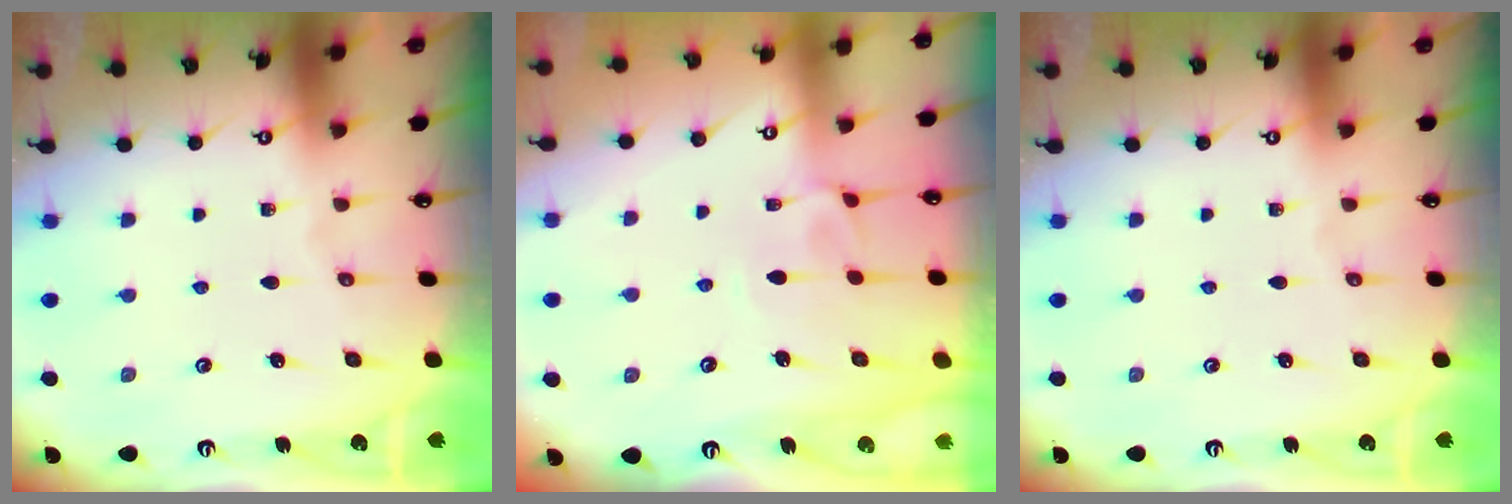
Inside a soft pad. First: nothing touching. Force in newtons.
{"total": 1.8, "press": 1.6, "slide": 0.8}
{"total": 0.0}